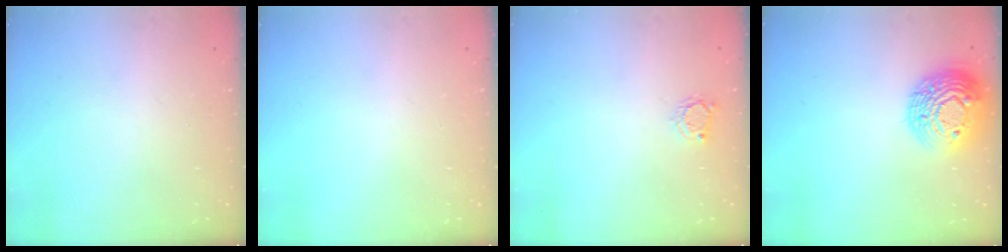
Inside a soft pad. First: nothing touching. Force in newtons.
{"total": 0.0}
{"total": 3.6, "press": 3.6, "slide": 0.5}
{"total": 16.9, "press": 16.8, "slide": 1.2}